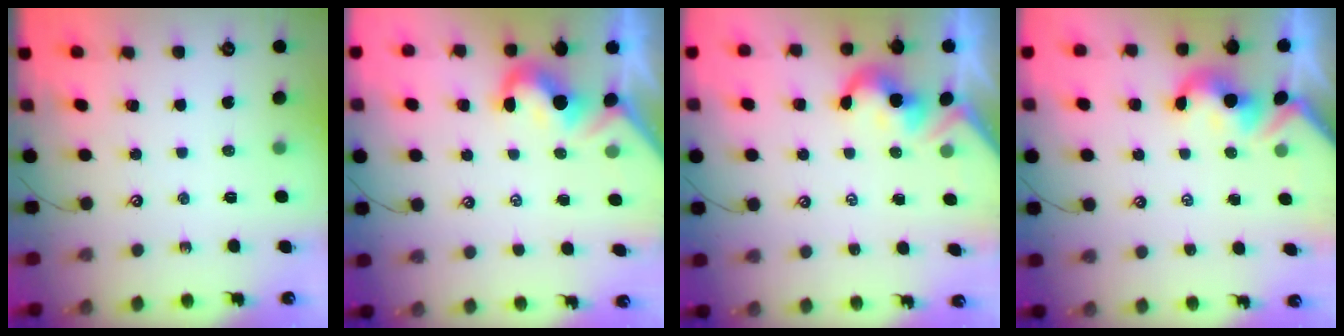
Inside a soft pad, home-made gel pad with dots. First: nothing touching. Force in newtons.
{"total": 1.9, "press": 1.7, "slide": 0.8}
{"total": 2.2, "press": 2.1, "slide": 0.4}
{"total": 1.8, "press": 1.7, "slide": 0.6}